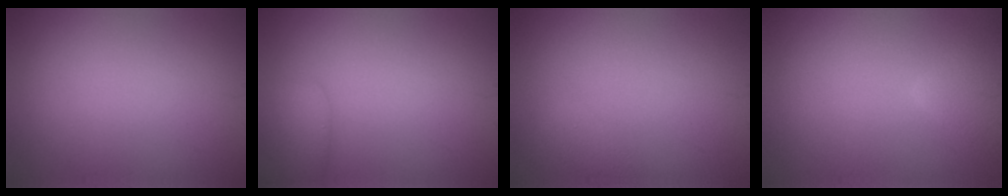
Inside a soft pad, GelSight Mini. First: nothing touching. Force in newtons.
{"total": 2.4, "press": 2.4, "slide": 0.1}
{"total": 1.2, "press": 1.2, "slide": 0.1}
{"total": 2.4, "press": 2.4, "slide": 0.2}